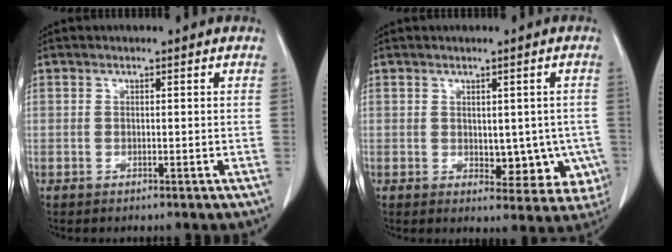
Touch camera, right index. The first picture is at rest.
{"total": 7.5, "force": [-1.0, 4.4, 6.0], "torque": [-0.049, 0.002, -0.001]}